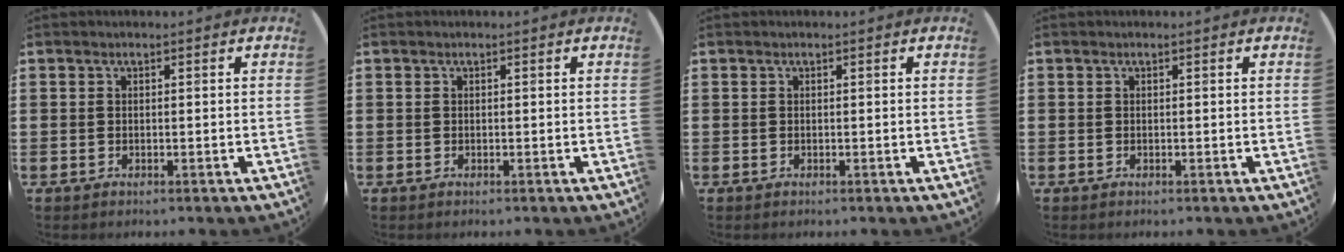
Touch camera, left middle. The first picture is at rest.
{"total": 0.0}
{"total": 0.0}
{"total": 0.0}